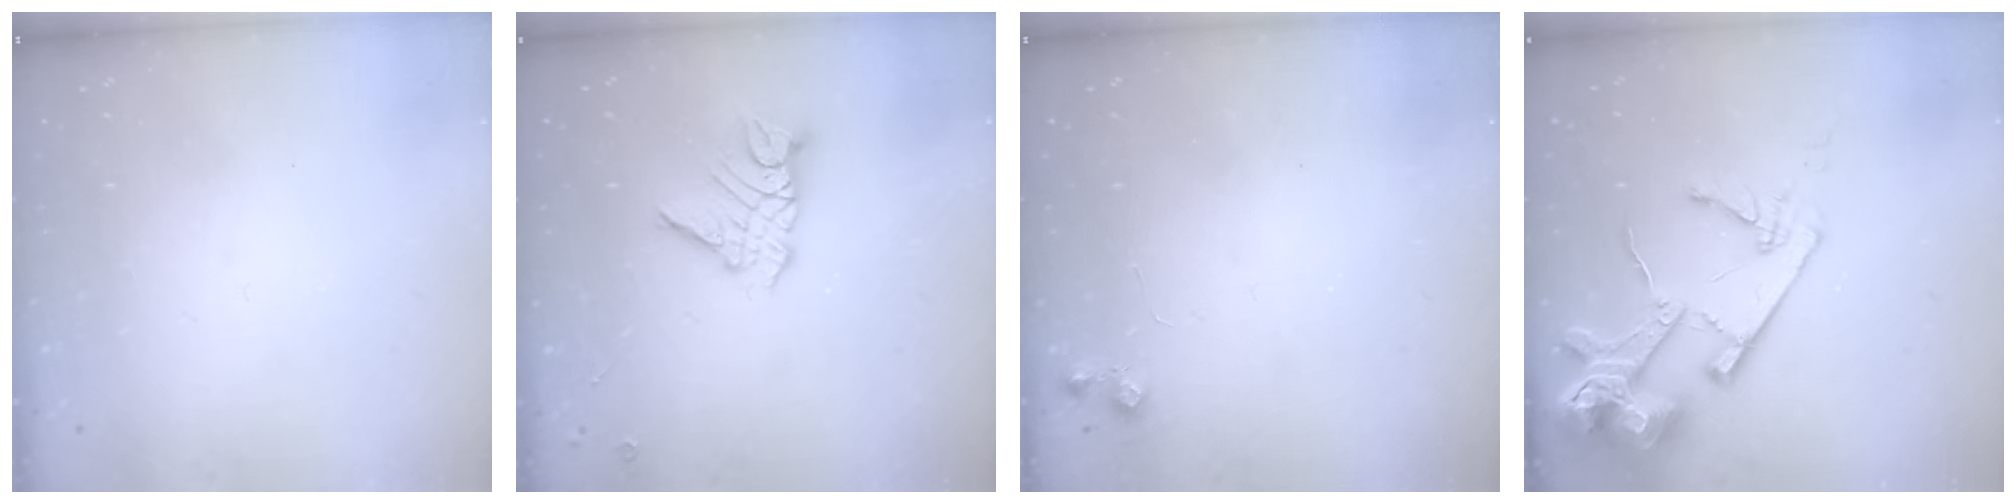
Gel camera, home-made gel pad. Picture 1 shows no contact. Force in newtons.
{"total": 10.3, "press": 10.3, "slide": 0.9}
{"total": 5.6, "press": 5.5, "slide": 0.8}
{"total": 17.9, "press": 17.7, "slide": 2.2}